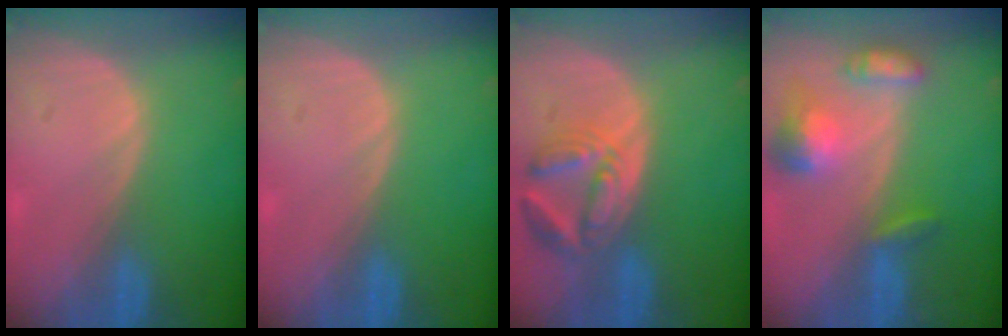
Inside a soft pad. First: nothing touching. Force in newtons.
{"total": 0.0}
{"total": 7.7, "press": 6.8, "slide": 3.6}
{"total": 7.0, "press": 6.6, "slide": 2.5}